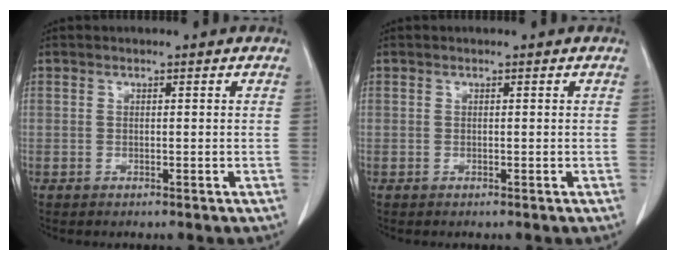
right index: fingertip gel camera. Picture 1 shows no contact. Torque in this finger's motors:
{"motor_torque": [0.00, 0.00, 0.00, 0.00]}